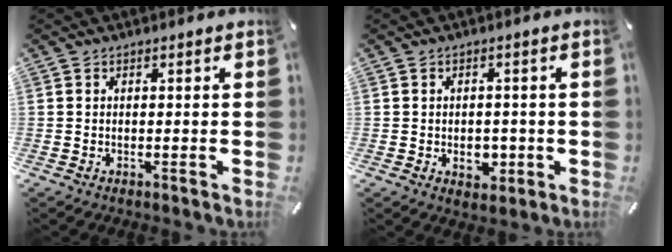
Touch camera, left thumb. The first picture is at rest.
{"total": 4.5, "force": [-0.9, 3.5, 2.6], "torque": [-0.019, -0.005, -0.018]}